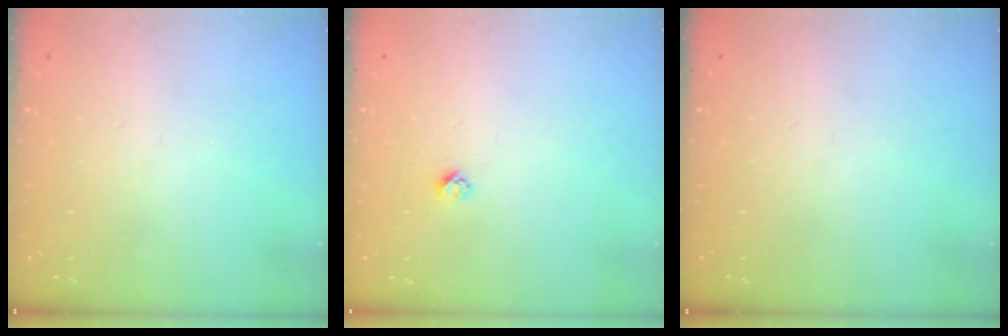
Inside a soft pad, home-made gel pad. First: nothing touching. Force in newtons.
{"total": 2.4, "press": 2.4, "slide": 0.2}
{"total": 0.0}